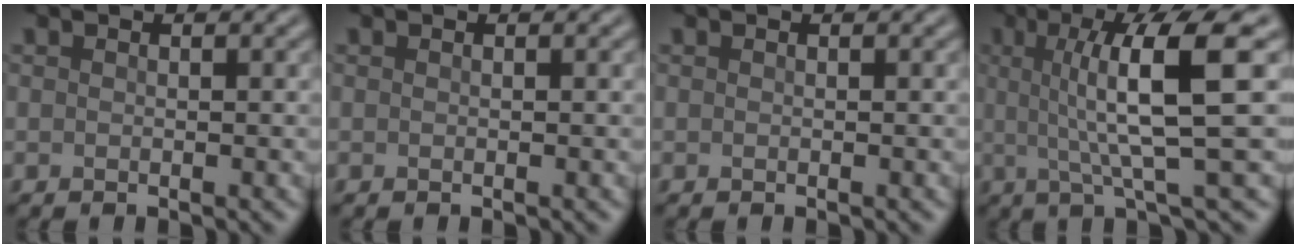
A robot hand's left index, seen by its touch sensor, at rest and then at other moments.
{"total": 0.0}
{"total": 0.0}
{"total": 9.0, "force": [1.3, 1.8, 8.7], "torque": [-0.118, 0.006, 0.019]}